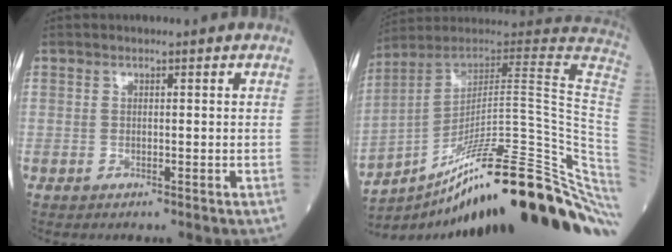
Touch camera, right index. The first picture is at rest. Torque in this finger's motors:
{"motor_torque": [-0.16, -0.97, 0.73, 0.19]}